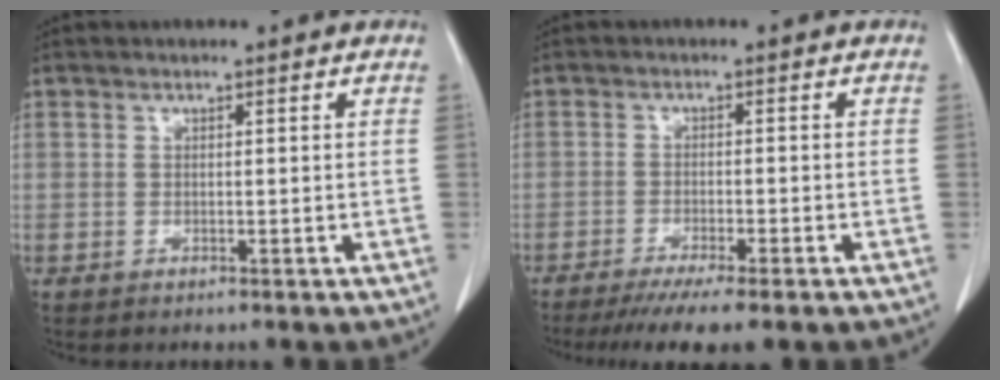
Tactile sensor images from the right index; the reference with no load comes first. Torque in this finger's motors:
{"motor_torque": [0.86, -0.83, 0.49, 0.15]}